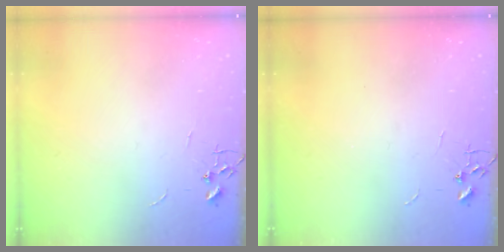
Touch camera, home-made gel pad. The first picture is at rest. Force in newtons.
{"total": 0.0}